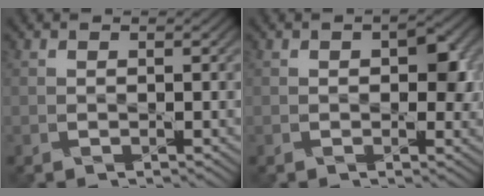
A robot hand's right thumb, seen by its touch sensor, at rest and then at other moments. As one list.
[{"total": 2.6, "force": [0.2, 1.6, 2.0], "torque": [-0.026, -0.004, -0.002]}]